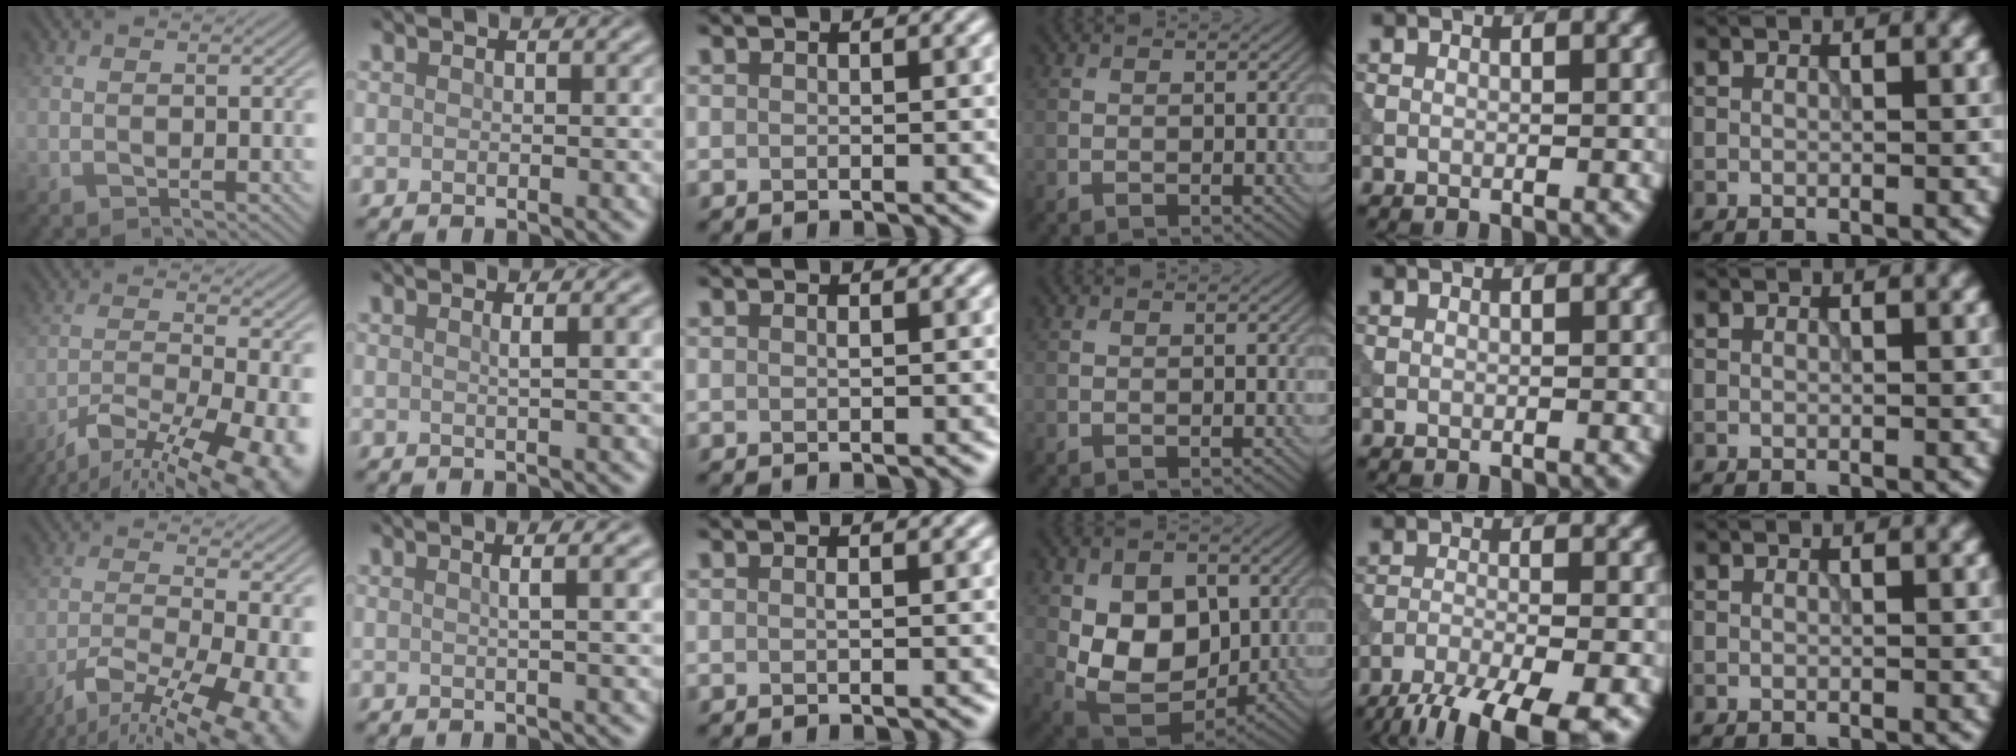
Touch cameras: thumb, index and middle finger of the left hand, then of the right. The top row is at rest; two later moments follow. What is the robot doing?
{"motion": "extract", "object": "tissue"}